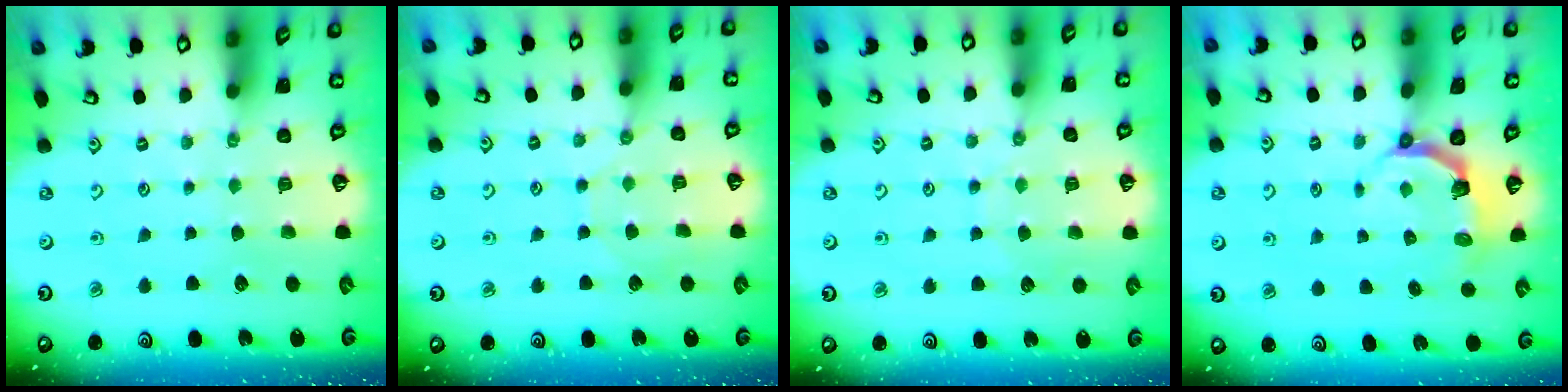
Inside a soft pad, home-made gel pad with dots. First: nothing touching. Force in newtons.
{"total": 4.6, "press": 4.6, "slide": 0.5}
{"total": 6.8, "press": 6.8, "slide": 0.6}
{"total": 4.3, "press": 2.8, "slide": 3.2}